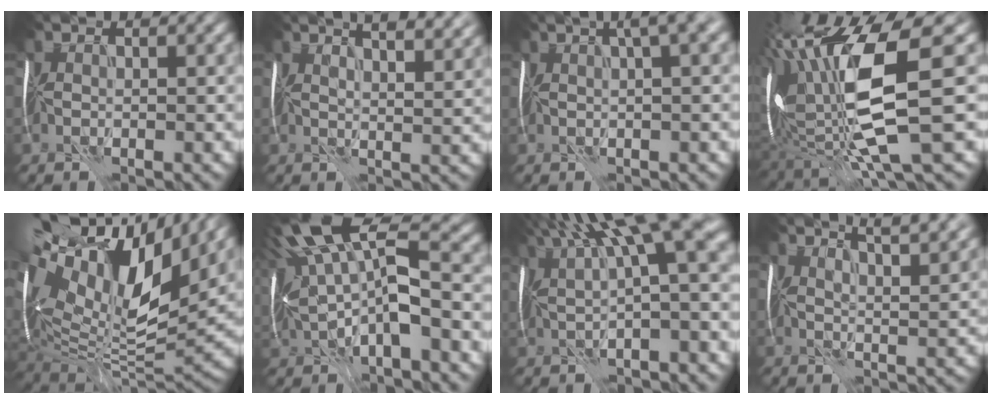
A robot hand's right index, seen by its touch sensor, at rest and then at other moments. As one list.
[{"total": 9.7, "force": [6.5, 3.8, 6.0], "torque": [-0.047, 0.060, 0.063]}, {"total": 4.9, "force": [2.2, 1.2, 4.2], "torque": [-0.037, 0.027, 0.028]}, {"total": 13.7, "force": [2.2, 3.7, 13.0], "torque": [-0.275, -0.013, 0.078]}, {"total": 15.9, "force": [7.2, 6.2, 12.7], "torque": [-0.269, 0.039, 0.141]}, {"total": 12.9, "force": [1.9, 4.7, 11.8], "torque": [-0.244, 0.019, 0.051]}, {"total": 12.2, "force": [5.1, 2.7, 10.7], "torque": [-0.189, 0.034, 0.098]}, {"total": 8.1, "force": [6.1, 2.5, 4.8], "torque": [-0.038, 0.050, 0.062]}]